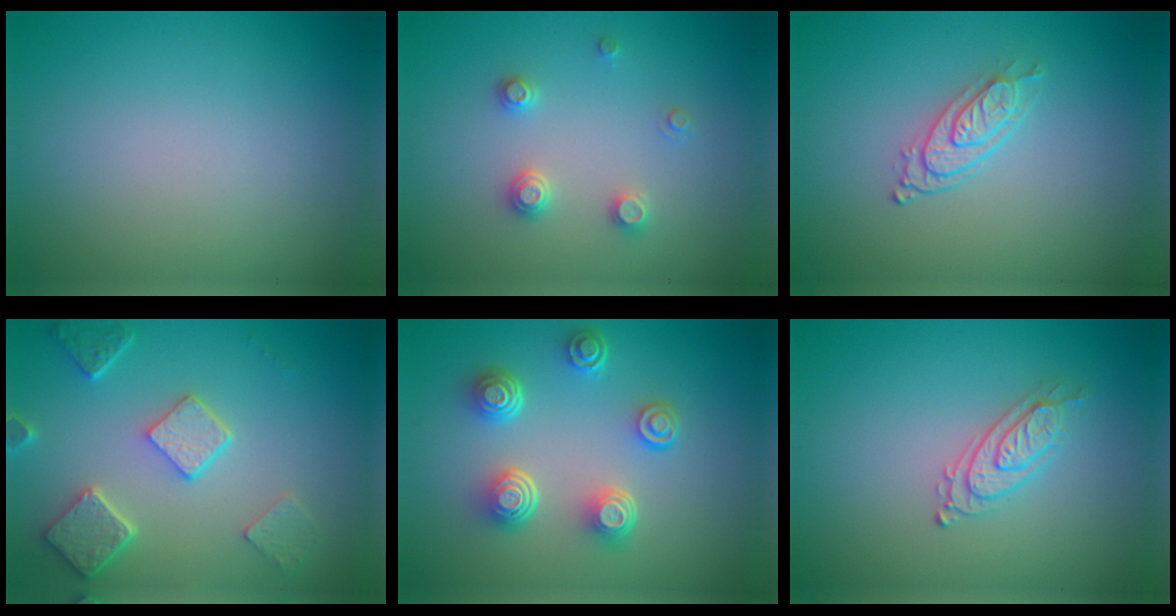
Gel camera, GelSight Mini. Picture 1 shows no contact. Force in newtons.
{"total": 2.0, "press": 2.0, "slide": 0.2}
{"total": 2.8, "press": 2.2, "slide": 1.7}
{"total": 4.9, "press": 3.8, "slide": 3.0}
{"total": 5.0, "press": 3.5, "slide": 3.5}
{"total": 2.2, "press": 2.0, "slide": 0.8}